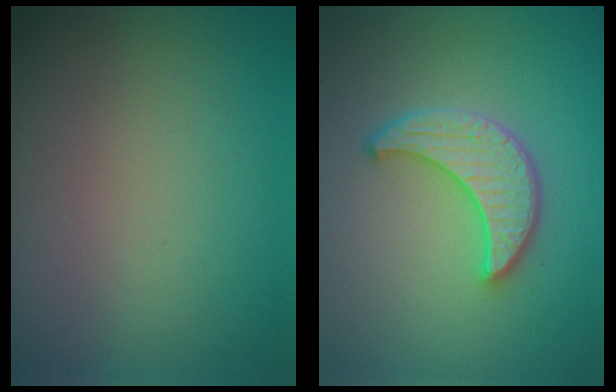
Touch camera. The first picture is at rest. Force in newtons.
{"total": 3.8, "press": 3.7, "slide": 0.9}